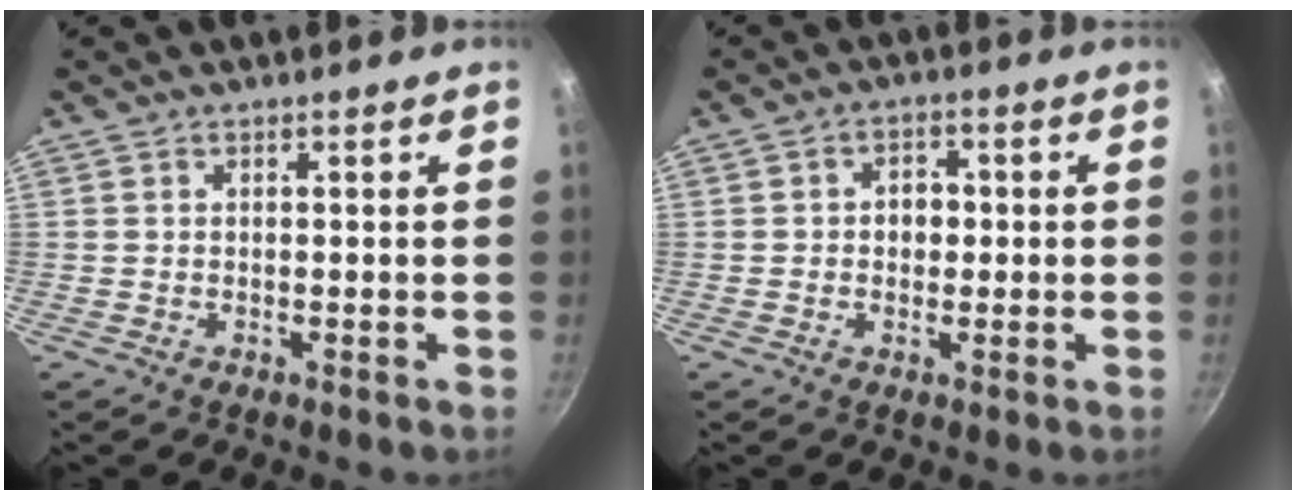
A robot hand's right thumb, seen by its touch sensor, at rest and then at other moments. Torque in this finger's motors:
{"motor_torque": [-0.55, 0.17, 0.12, 0.58, 0.04]}